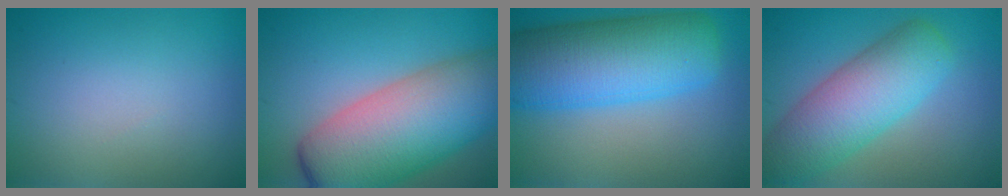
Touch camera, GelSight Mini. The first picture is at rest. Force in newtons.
{"total": 12.8, "press": 12.8, "slide": 0.5}
{"total": 11.9, "press": 11.9, "slide": 0.3}
{"total": 8.3, "press": 8.3, "slide": 0.3}